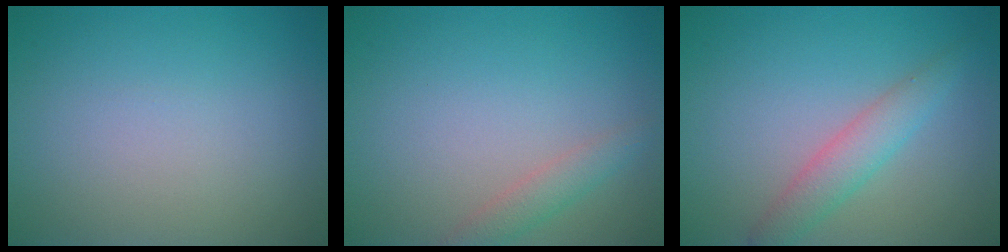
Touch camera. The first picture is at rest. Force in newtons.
{"total": 1.8, "press": 1.8, "slide": 0.1}
{"total": 2.8, "press": 2.8, "slide": 0.1}